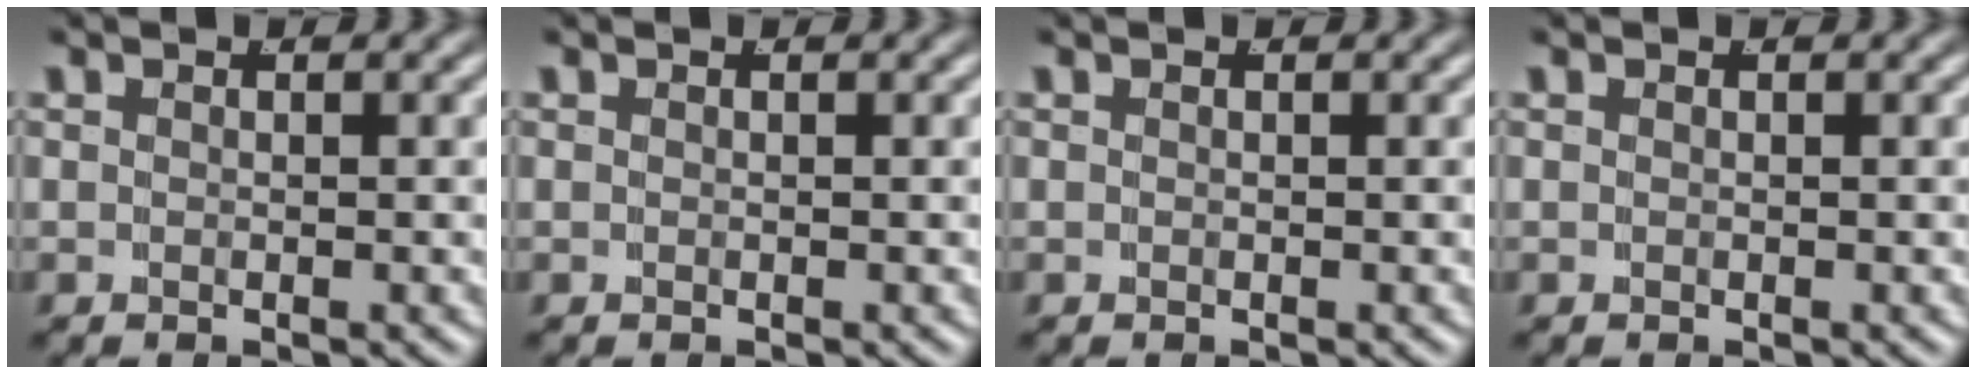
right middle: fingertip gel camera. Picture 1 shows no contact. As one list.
[{"total": 0.0}, {"total": 0.0}, {"total": 0.0}]